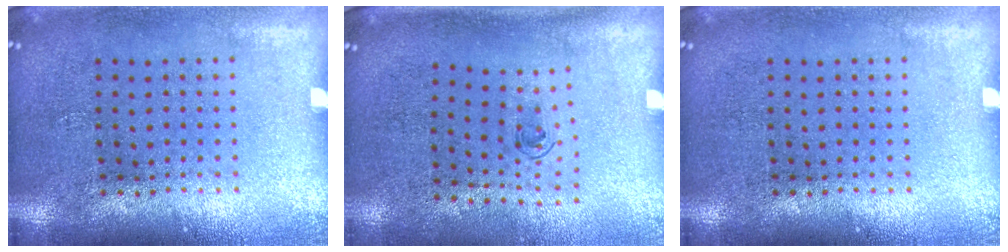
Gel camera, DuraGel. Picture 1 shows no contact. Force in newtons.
{"total": 0.6, "press": 0.4, "slide": 0.5}
{"total": 0.0}